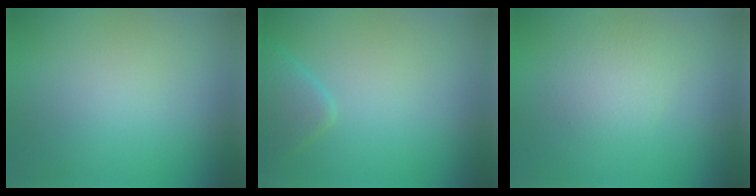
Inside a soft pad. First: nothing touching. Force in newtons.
{"total": 2.3, "press": 2.3, "slide": 0.1}
{"total": 2.0, "press": 2.0, "slide": 0.2}